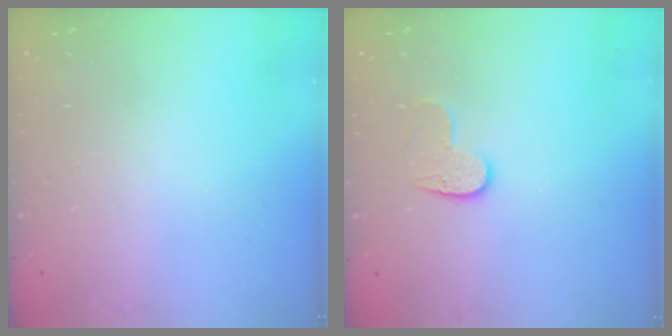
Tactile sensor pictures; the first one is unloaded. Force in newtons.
{"total": 6.1, "press": 6.1, "slide": 0.5}